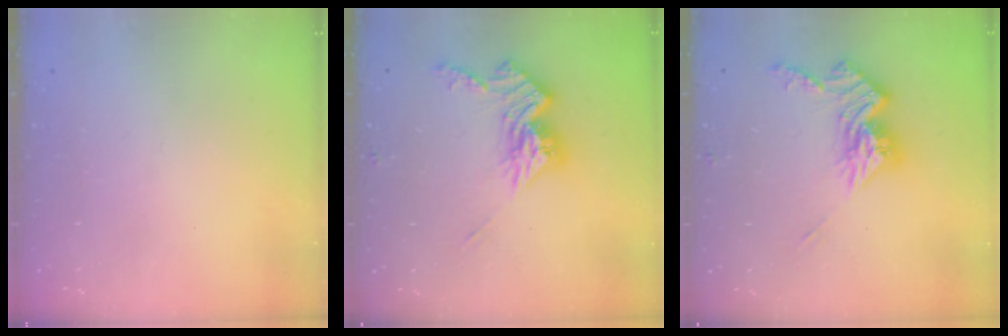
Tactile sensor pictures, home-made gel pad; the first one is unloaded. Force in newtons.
{"total": 12.8, "press": 12.7, "slide": 1.1}
{"total": 12.8, "press": 12.7, "slide": 1.1}